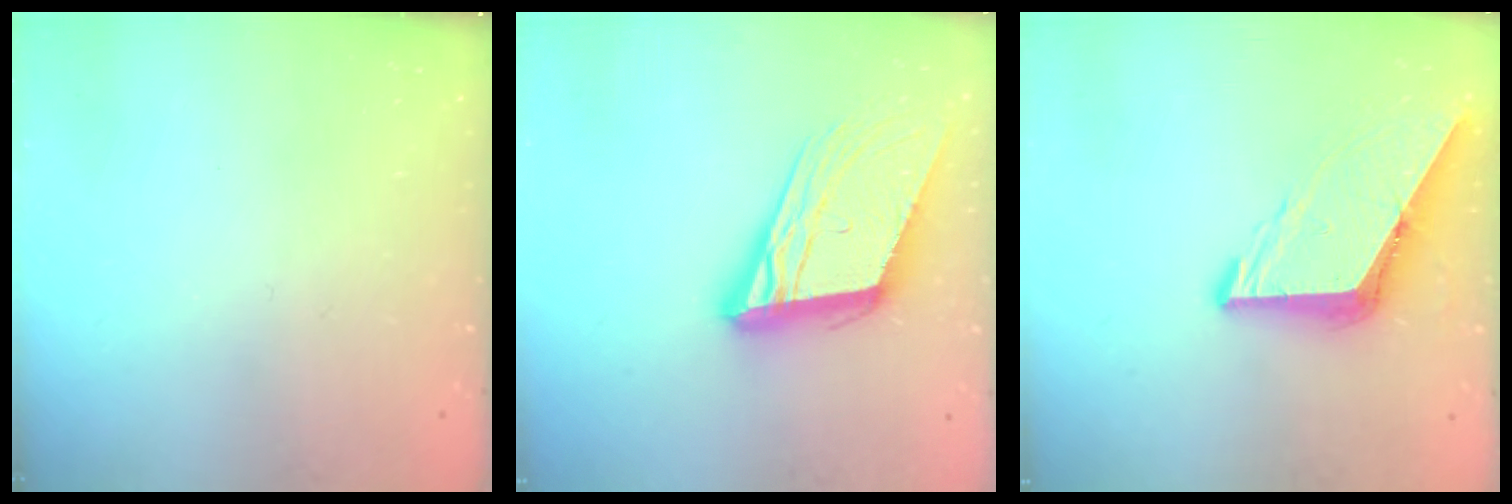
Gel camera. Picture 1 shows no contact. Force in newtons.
{"total": 18.1, "press": 17.7, "slide": 3.6}
{"total": 9.5, "press": 9.5, "slide": 1.1}